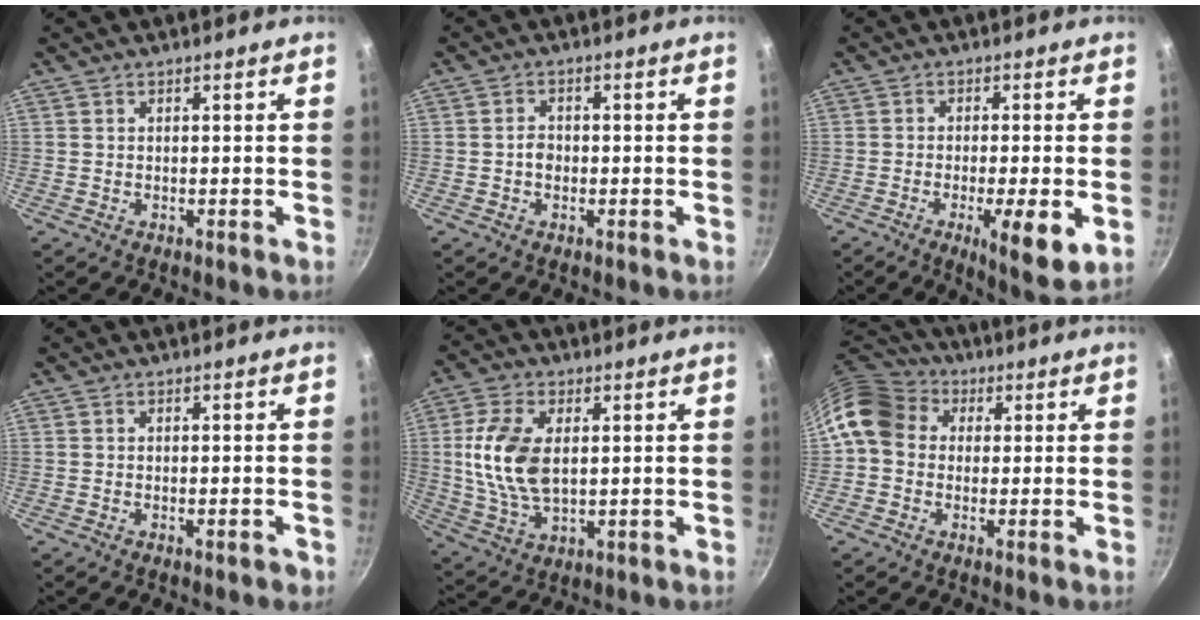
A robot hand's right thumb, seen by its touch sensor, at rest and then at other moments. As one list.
[{"total": 2.2, "force": [-0.4, 1.8, 1.2], "torque": [-0.010, 0.010, -0.006]}, {"total": 9.4, "force": [-2.8, 2.1, 8.8], "torque": [-0.136, -0.001, -0.038]}, {"total": 1.6, "force": [-0.8, 0.5, 1.3], "torque": [-0.023, 0.004, -0.015]}, {"total": 12.5, "force": [1.6, 7.2, 10.1], "torque": [-0.195, -0.007, 0.034]}, {"total": 11.1, "force": [1.7, 9.3, 5.8], "torque": [-0.089, 0.024, 0.011]}]